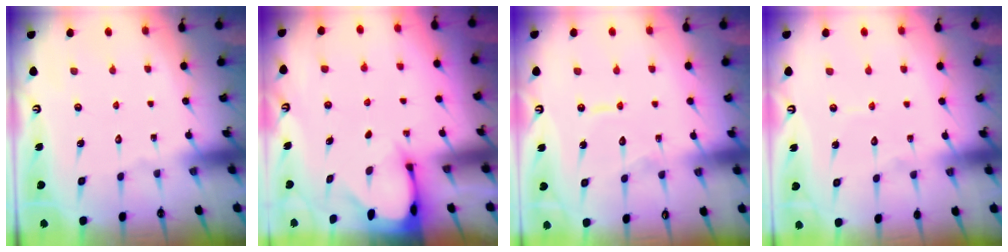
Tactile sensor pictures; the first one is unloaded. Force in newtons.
{"total": 2.0, "press": 2.0, "slide": 0.1}
{"total": 6.8, "press": 6.7, "slide": 0.5}
{"total": 4.5, "press": 4.5, "slide": 0.3}